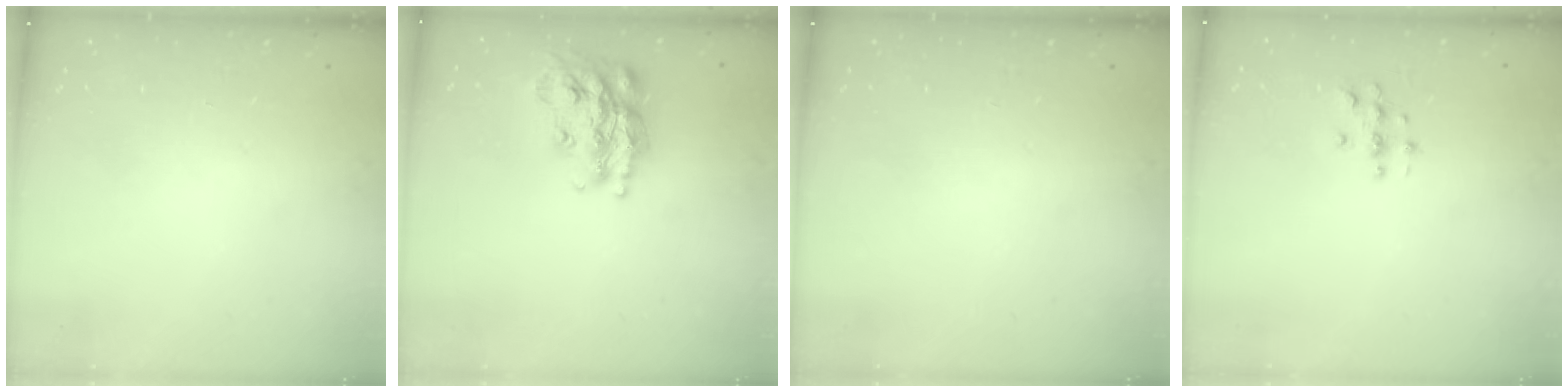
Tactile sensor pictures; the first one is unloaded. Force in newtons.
{"total": 19.2, "press": 19.2, "slide": 1.3}
{"total": 0.0}
{"total": 2.8, "press": 2.8, "slide": 0.3}